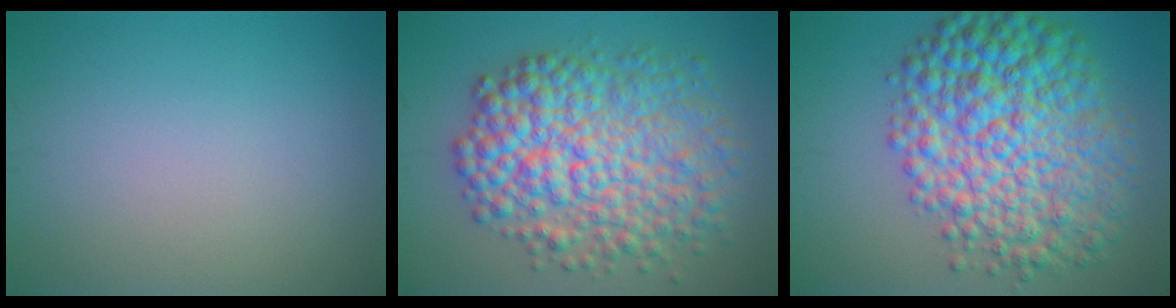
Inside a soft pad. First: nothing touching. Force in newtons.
{"total": 9.3, "press": 9.3, "slide": 0.1}
{"total": 11.2, "press": 11.2, "slide": 0.0}